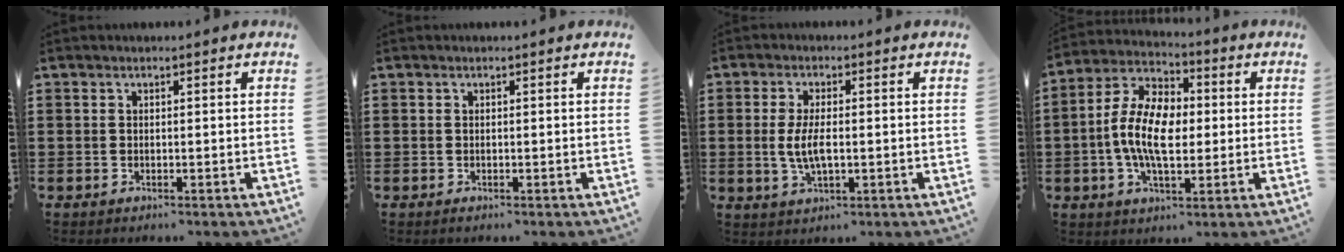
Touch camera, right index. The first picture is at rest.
{"total": 0.0}
{"total": 5.0, "force": [-0.3, 1.9, 4.6], "torque": [-0.106, -0.006, -0.012]}
{"total": 10.4, "force": [-0.8, 5.9, 8.5], "torque": [-0.199, 0.007, -0.021]}